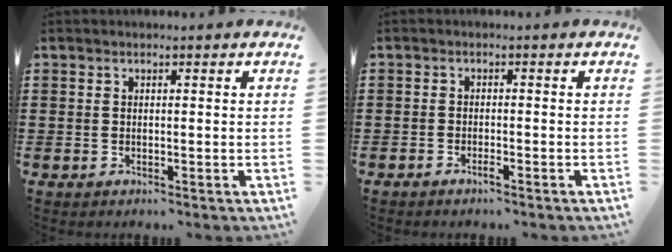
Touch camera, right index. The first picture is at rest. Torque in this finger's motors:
{"motor_torque": [-0.15, -0.06, 0.00, 0.00]}